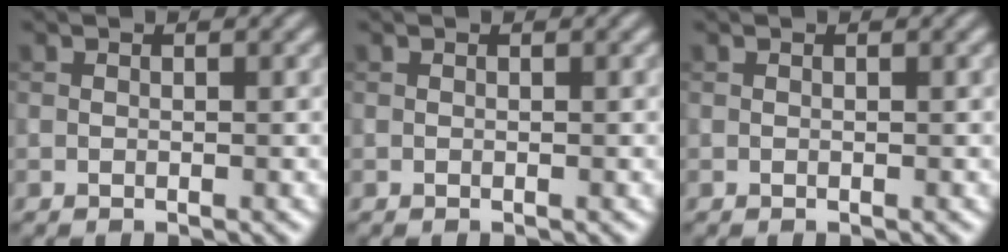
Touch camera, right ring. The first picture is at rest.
{"total": 0.0}
{"total": 0.0}